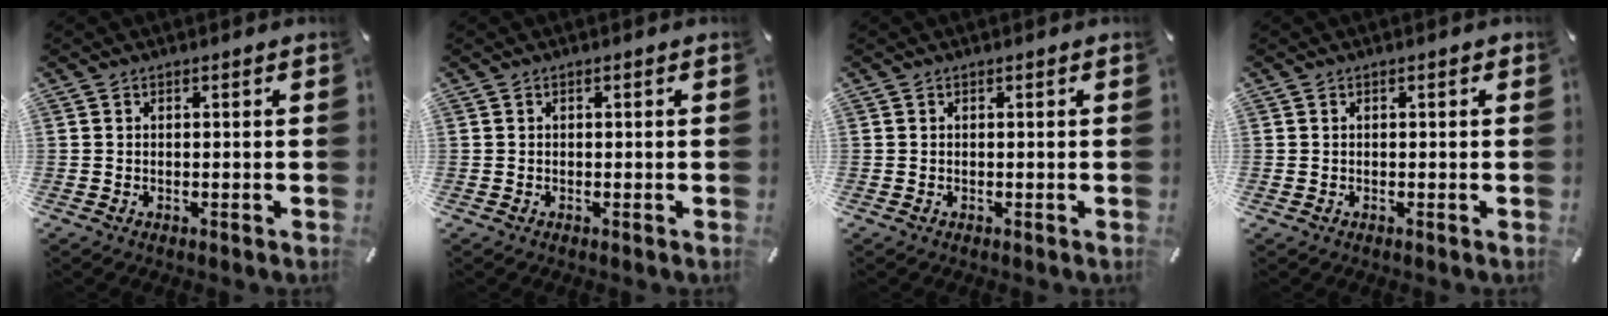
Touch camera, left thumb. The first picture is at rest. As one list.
[{"total": 0.0}, {"total": 0.0}, {"total": 0.6, "force": [0.1, 0.4, 0.4], "torque": [-0.008, 0.002, 0.001]}]